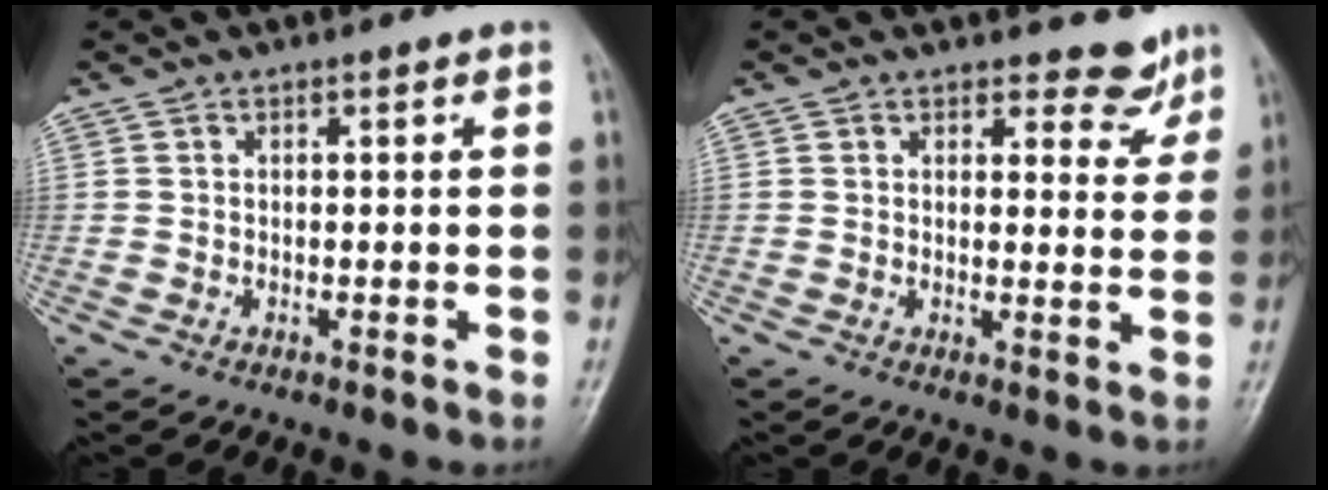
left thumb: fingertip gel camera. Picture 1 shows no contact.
{"total": 4.7, "force": [4.1, 2.2, 0.6], "torque": [0.018, -0.035, 0.042]}